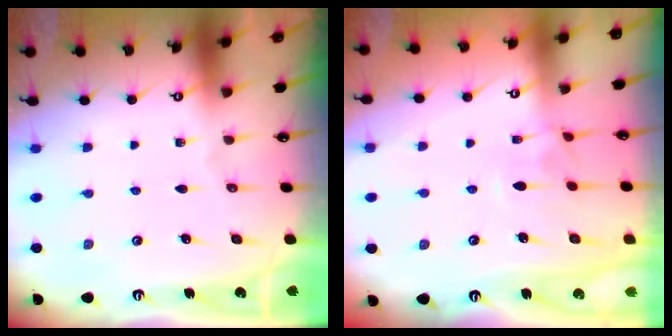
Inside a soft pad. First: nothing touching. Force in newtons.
{"total": 2.4, "press": 2.4, "slide": 0.7}